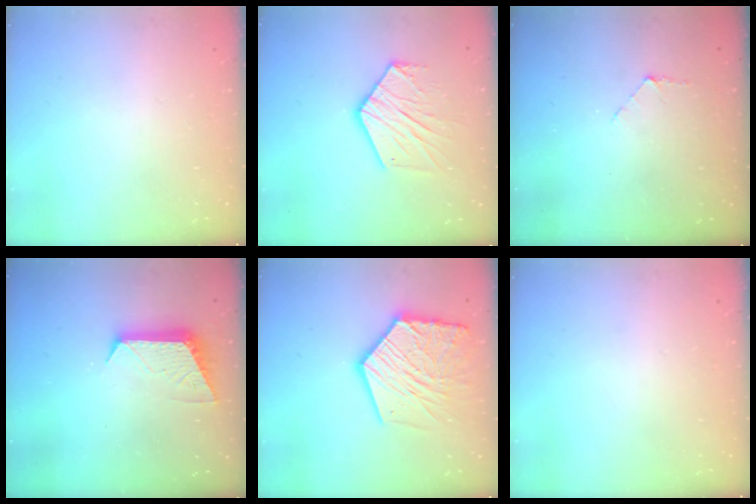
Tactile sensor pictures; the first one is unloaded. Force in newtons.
{"total": 12.9, "press": 12.9, "slide": 0.7}
{"total": 3.7, "press": 3.7, "slide": 0.3}
{"total": 9.5, "press": 9.5, "slide": 0.1}
{"total": 19.1, "press": 19.0, "slide": 1.8}
{"total": 0.0}